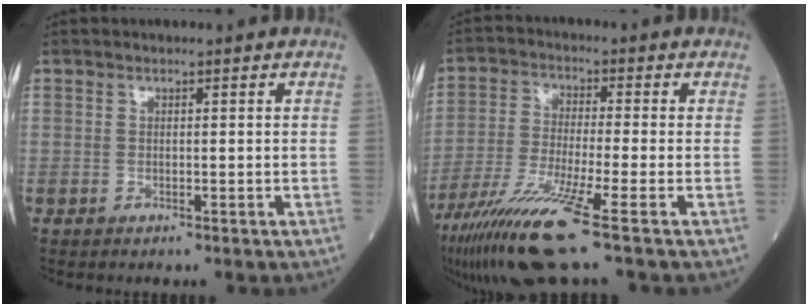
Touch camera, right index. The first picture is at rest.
{"total": 12.1, "force": [-7.3, -0.6, 9.6], "torque": [-0.193, -0.036, -0.136]}